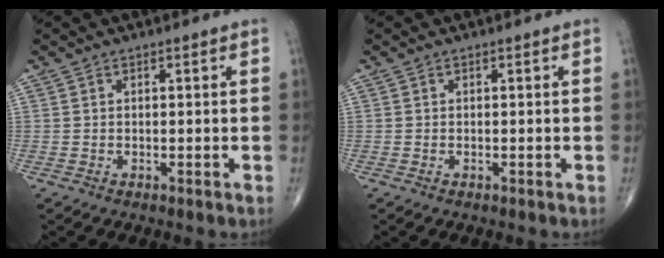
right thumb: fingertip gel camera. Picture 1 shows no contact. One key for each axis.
{"total": 0.0}